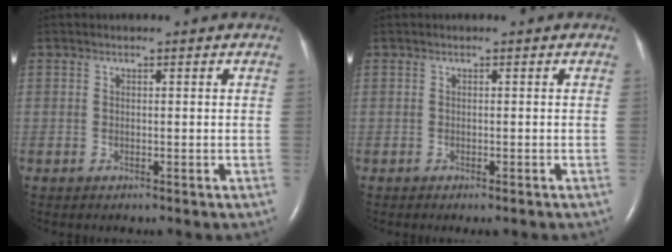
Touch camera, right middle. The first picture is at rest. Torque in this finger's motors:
{"motor_torque": [0.30, -0.33, 0.12, 0.03]}